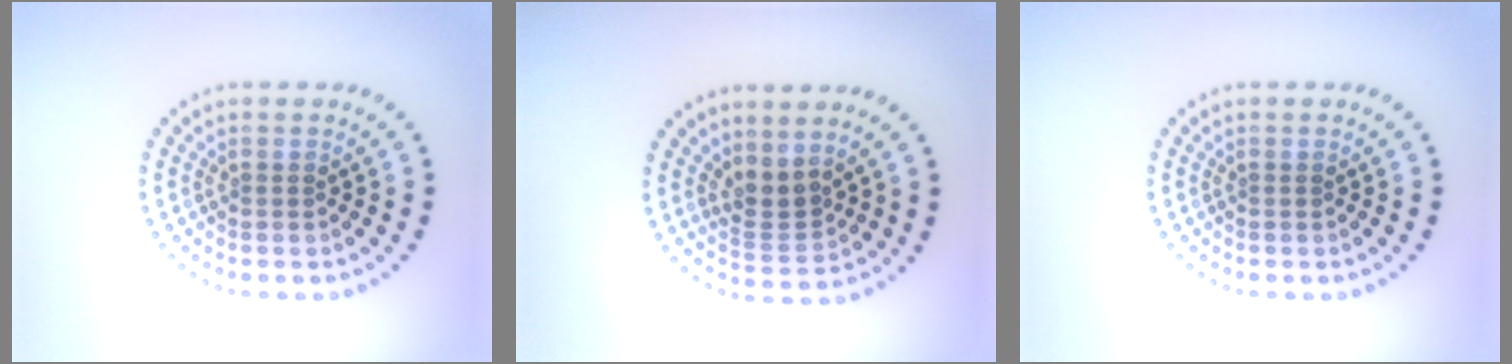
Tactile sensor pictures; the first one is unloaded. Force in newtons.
{"total": 2.6, "press": 2.2, "slide": 1.5}
{"total": 0.0}